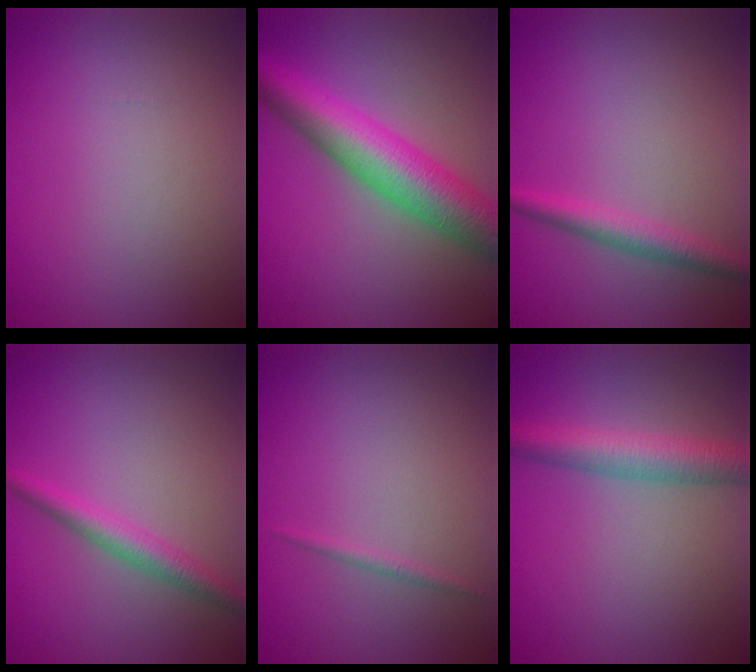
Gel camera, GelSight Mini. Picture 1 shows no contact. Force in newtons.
{"total": 8.5, "press": 8.5, "slide": 0.1}
{"total": 2.5, "press": 2.5, "slide": 0.1}
{"total": 2.7, "press": 2.7, "slide": 0.1}
{"total": 0.7, "press": 0.7, "slide": 0.0}
{"total": 4.5, "press": 4.5, "slide": 0.1}